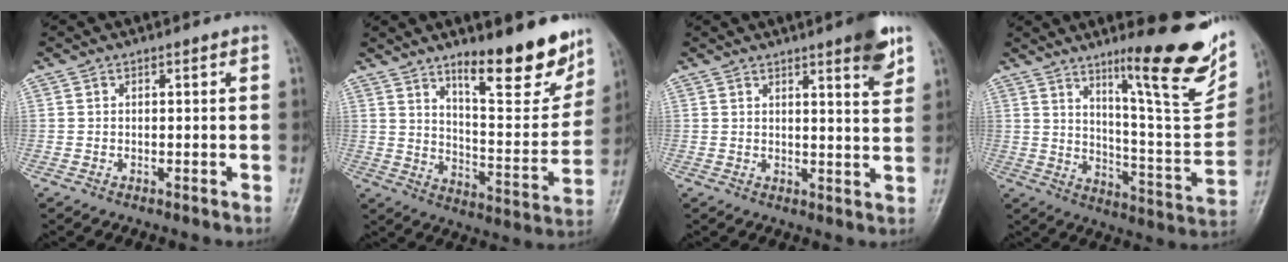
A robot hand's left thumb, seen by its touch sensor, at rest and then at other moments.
{"total": 17.3, "force": [11.9, 5.0, 11.5], "torque": [-0.120, -0.085, 0.187]}
{"total": 6.5, "force": [4.1, 0.9, 4.9], "torque": [-0.057, -0.023, 0.052]}
{"total": 21.5, "force": [12.3, 3.9, 17.2], "torque": [-0.204, -0.064, 0.189]}